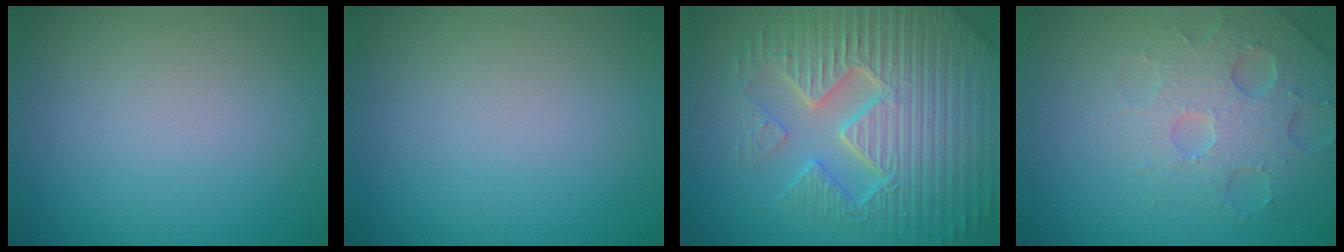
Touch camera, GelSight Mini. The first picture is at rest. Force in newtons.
{"total": 0.0}
{"total": 9.6, "press": 6.7, "slide": 6.8}
{"total": 4.1, "press": 4.0, "slide": 0.9}